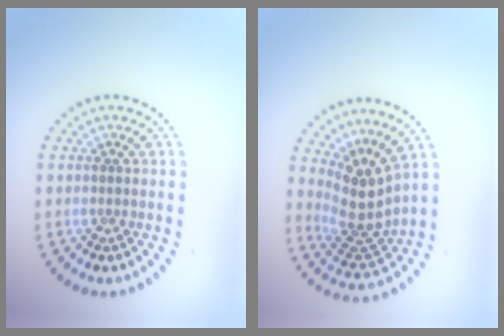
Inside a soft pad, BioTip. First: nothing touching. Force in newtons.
{"total": 4.0, "press": 3.1, "slide": 2.6}